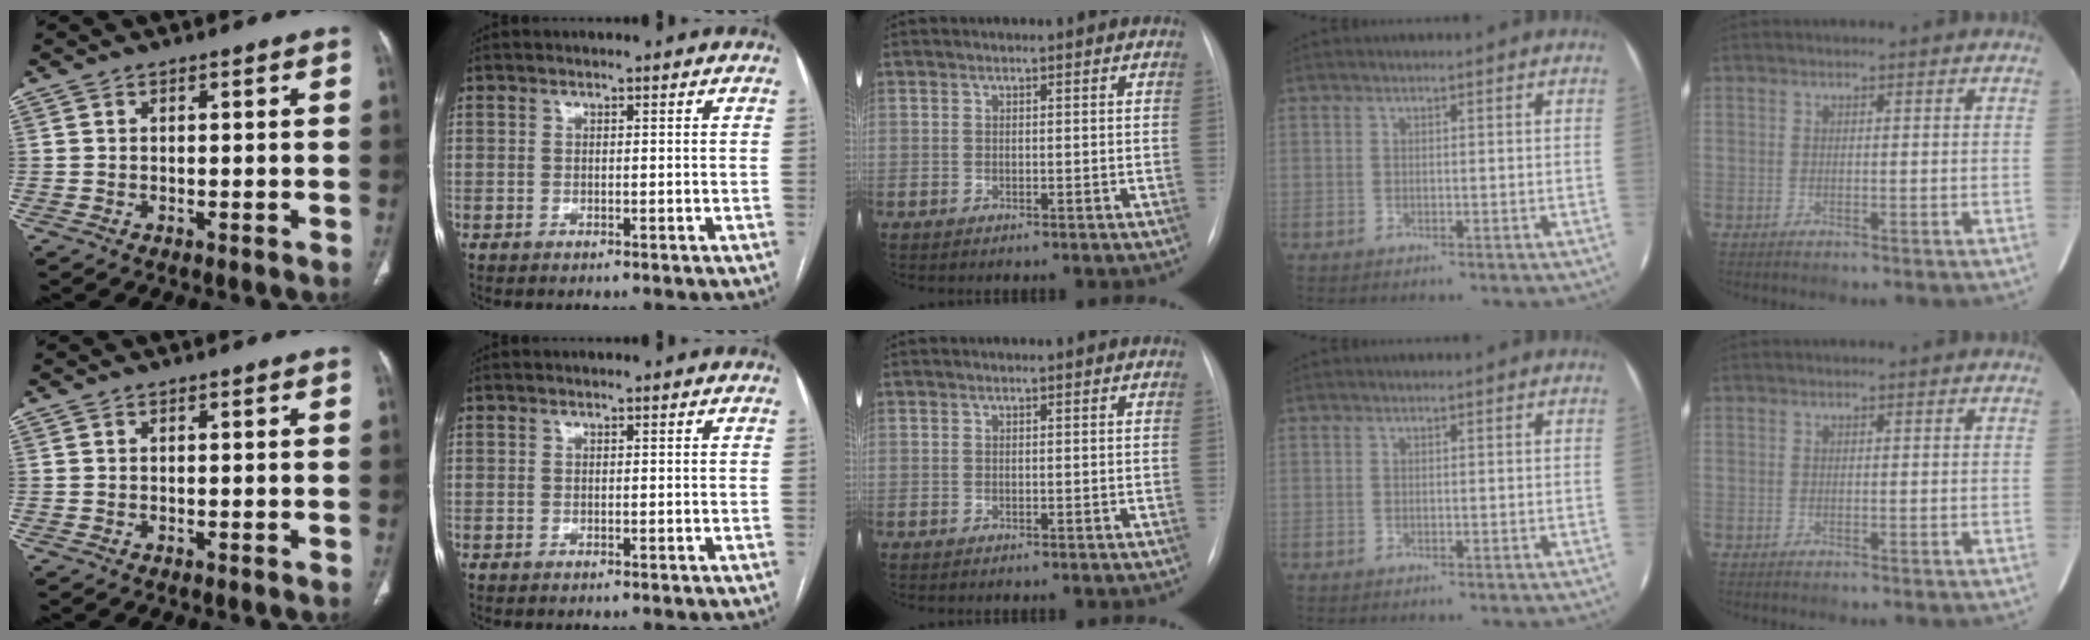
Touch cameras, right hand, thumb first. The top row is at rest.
{}